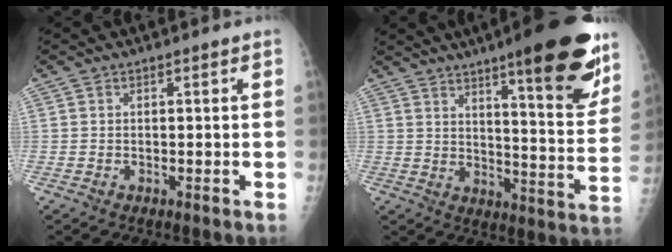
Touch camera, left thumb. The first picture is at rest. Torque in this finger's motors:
{"motor_torque": [2.27, 1.35, 1.52, -1.25, 0.37]}